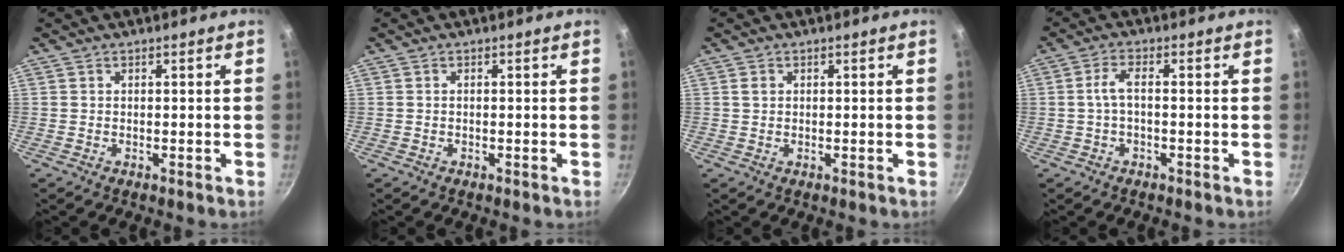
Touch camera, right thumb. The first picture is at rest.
{"total": 0.0}
{"total": 1.2, "force": [0.4, 1.0, 0.6], "torque": [-0.008, 0.002, 0.006]}
{"total": 3.6, "force": [-0.5, 1.4, 3.3], "torque": [-0.077, 0.017, -0.013]}